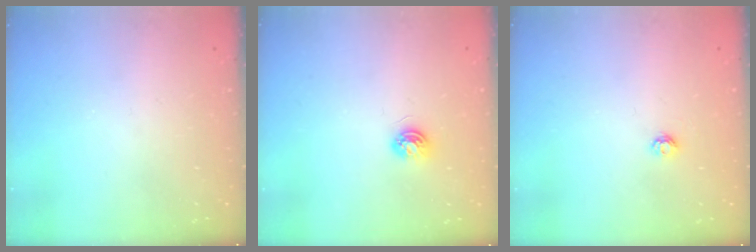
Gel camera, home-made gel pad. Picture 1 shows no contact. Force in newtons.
{"total": 4.9, "press": 4.8, "slide": 0.6}
{"total": 3.7, "press": 3.7, "slide": 0.5}